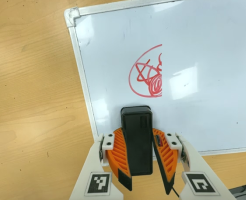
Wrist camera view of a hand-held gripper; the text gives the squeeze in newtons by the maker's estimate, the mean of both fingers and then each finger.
{"total": 10.8, "left": 10.1, "right": 11.5}